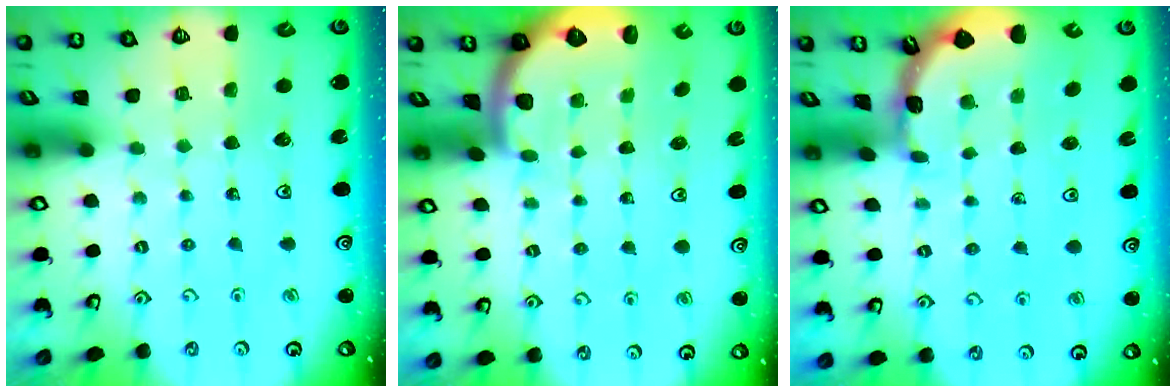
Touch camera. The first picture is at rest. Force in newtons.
{"total": 1.6, "press": 1.6, "slide": 0.1}
{"total": 1.7, "press": 1.7, "slide": 0.1}